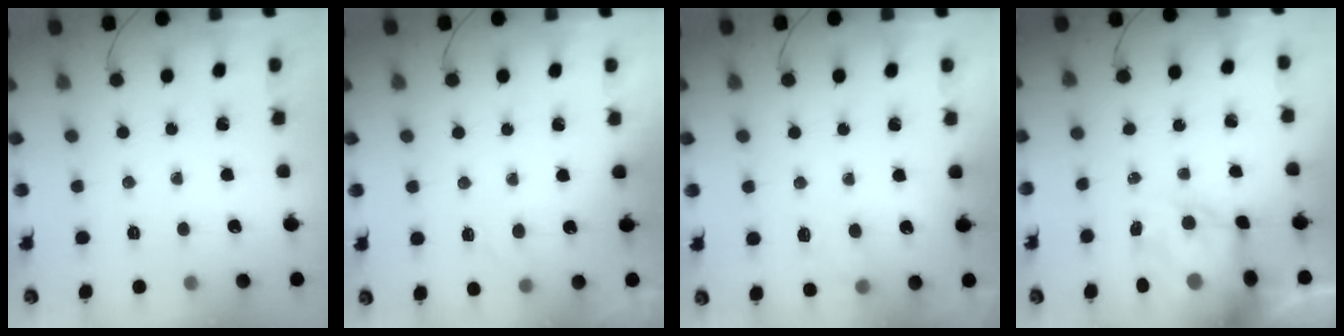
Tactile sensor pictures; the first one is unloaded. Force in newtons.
{"total": 3.8, "press": 3.6, "slide": 1.3}
{"total": 7.9, "press": 7.8, "slide": 1.6}
{"total": 9.3, "press": 8.7, "slide": 3.2}